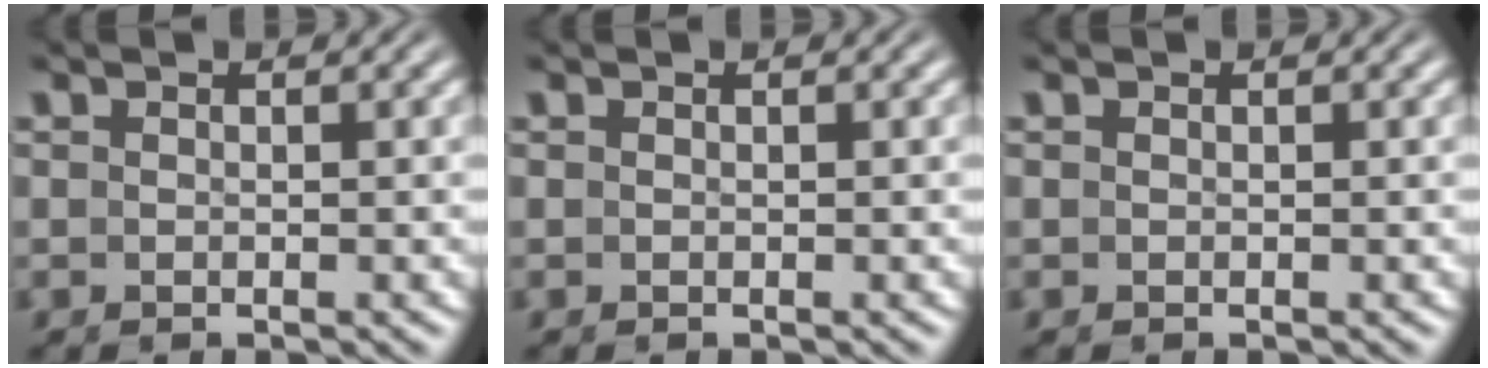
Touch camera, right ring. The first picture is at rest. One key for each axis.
{"total": 0.0}
{"total": 0.0}